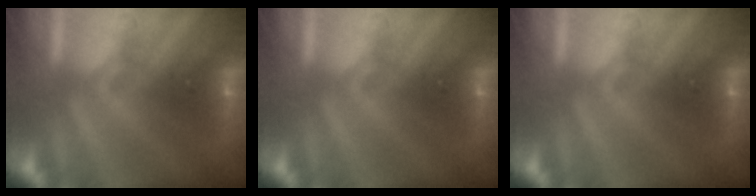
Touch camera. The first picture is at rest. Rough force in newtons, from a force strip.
{"total": 0.0}
{"total": 0.0}